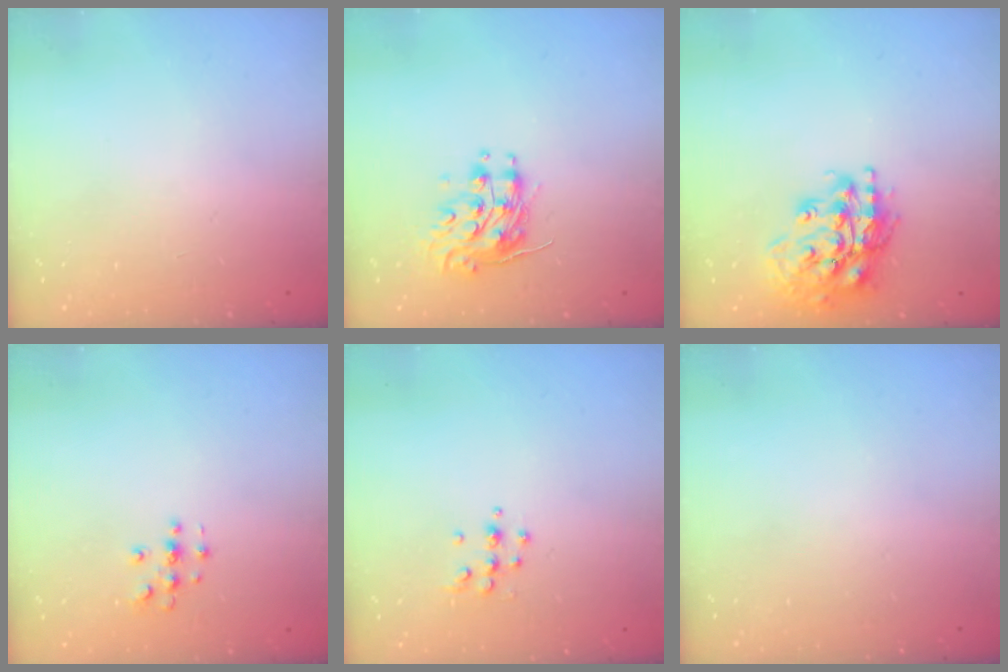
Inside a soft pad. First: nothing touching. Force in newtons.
{"total": 8.9, "press": 8.9, "slide": 0.2}
{"total": 17.4, "press": 17.3, "slide": 2.4}
{"total": 2.8, "press": 2.8, "slide": 0.2}
{"total": 4.8, "press": 4.7, "slide": 0.5}
{"total": 0.0}